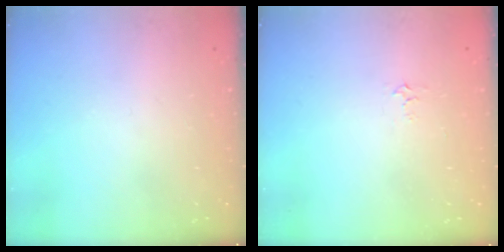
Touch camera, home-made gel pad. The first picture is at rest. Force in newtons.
{"total": 3.2, "press": 3.1, "slide": 0.5}